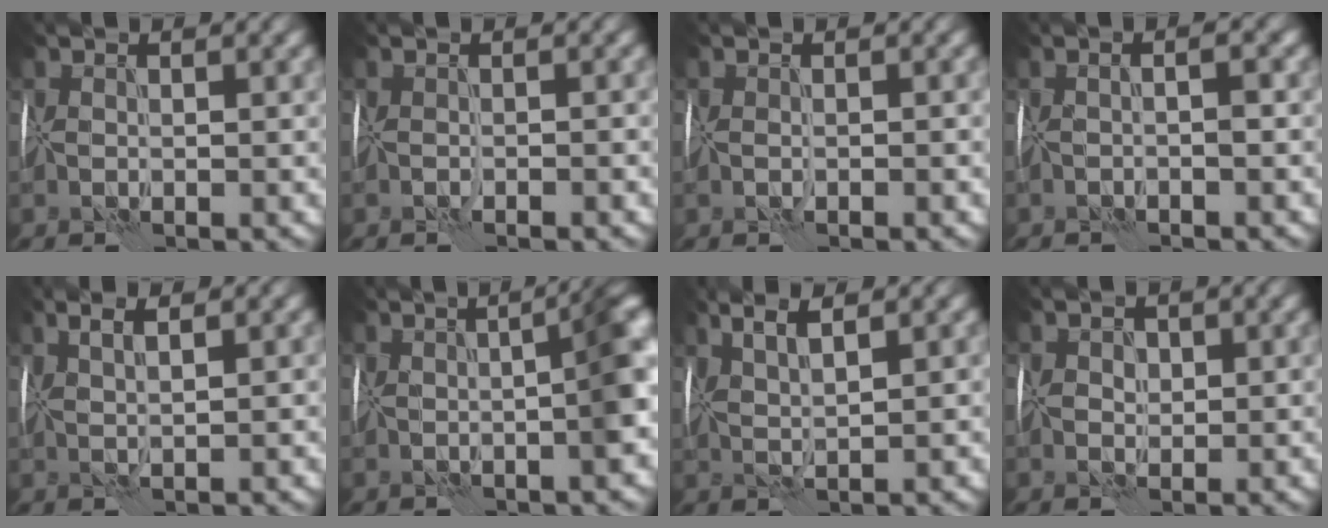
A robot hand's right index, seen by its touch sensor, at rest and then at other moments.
{"total": 1.2, "force": [-1.0, 0.0, 0.6], "torque": [-0.008, -0.008, -0.015]}
{"total": 0.7, "force": [-0.4, 0.2, 0.5], "torque": [-0.006, -0.009, -0.004]}
{"total": 1.2, "force": [-0.7, -0.2, 0.9], "torque": [-0.010, 0.005, -0.017]}
{"total": 2.4, "force": [1.3, 0.4, 2.0], "torque": [-0.023, 0.005, 0.008]}
{"total": 7.1, "force": [0.0, 2.0, 6.8], "torque": [-0.061, 0.013, -0.007]}
{"total": 3.1, "force": [1.7, 0.4, 2.6], "torque": [-0.045, 0.007, 0.022]}
{"total": 1.0, "force": [0.0, 0.8, 0.5], "torque": [-0.009, -0.003, -0.004]}